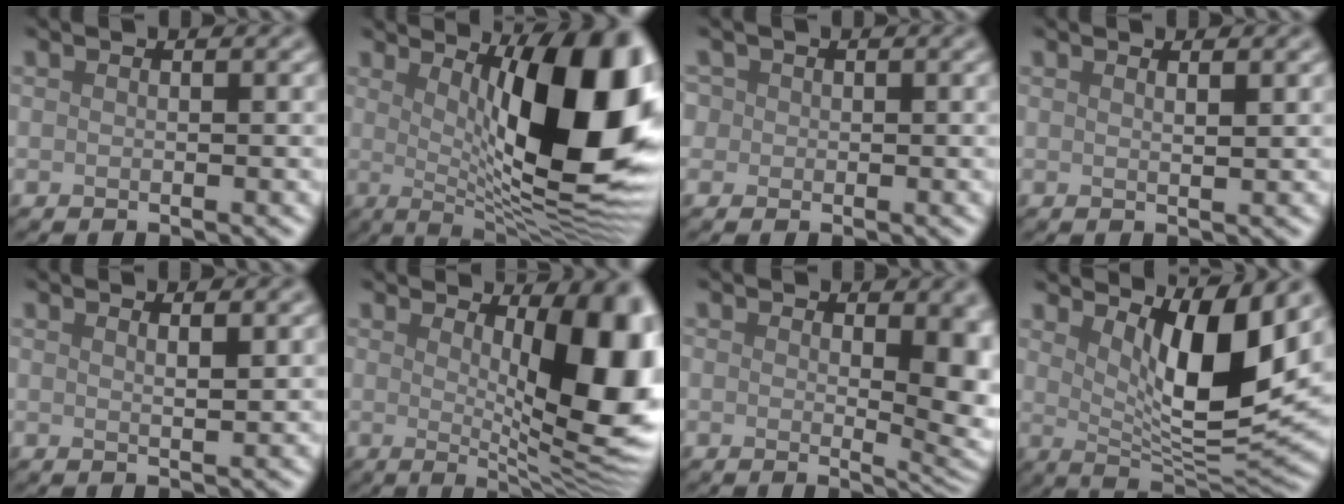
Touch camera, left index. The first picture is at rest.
{"total": 14.3, "force": [1.9, 4.5, 13.5], "torque": [-0.148, -0.002, 0.030]}
{"total": 1.1, "force": [0.3, 1.1, 0.1], "torque": [-0.007, 0.000, 0.006]}
{"total": 1.1, "force": [0.6, 0.3, 0.8], "torque": [-0.010, 0.002, 0.006]}
{"total": 1.4, "force": [0.8, 0.4, 1.1], "torque": [-0.012, 0.001, 0.009]}
{"total": 11.6, "force": [1.5, 3.8, 10.9], "torque": [-0.112, -0.009, 0.025]}
{"total": 6.5, "force": [1.1, 3.2, 5.6], "torque": [-0.037, -0.004, 0.020]}
{"total": 8.4, "force": [2.8, 2.4, 7.5], "torque": [-0.124, -0.026, 0.055]}